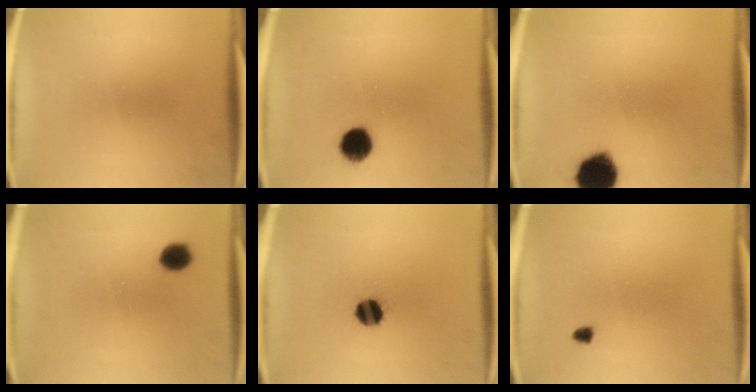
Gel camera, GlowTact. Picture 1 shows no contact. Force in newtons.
{"total": 7.0}
{"total": 11.8}
{"total": 4.2}
{"total": 6.4}
{"total": 1.0}